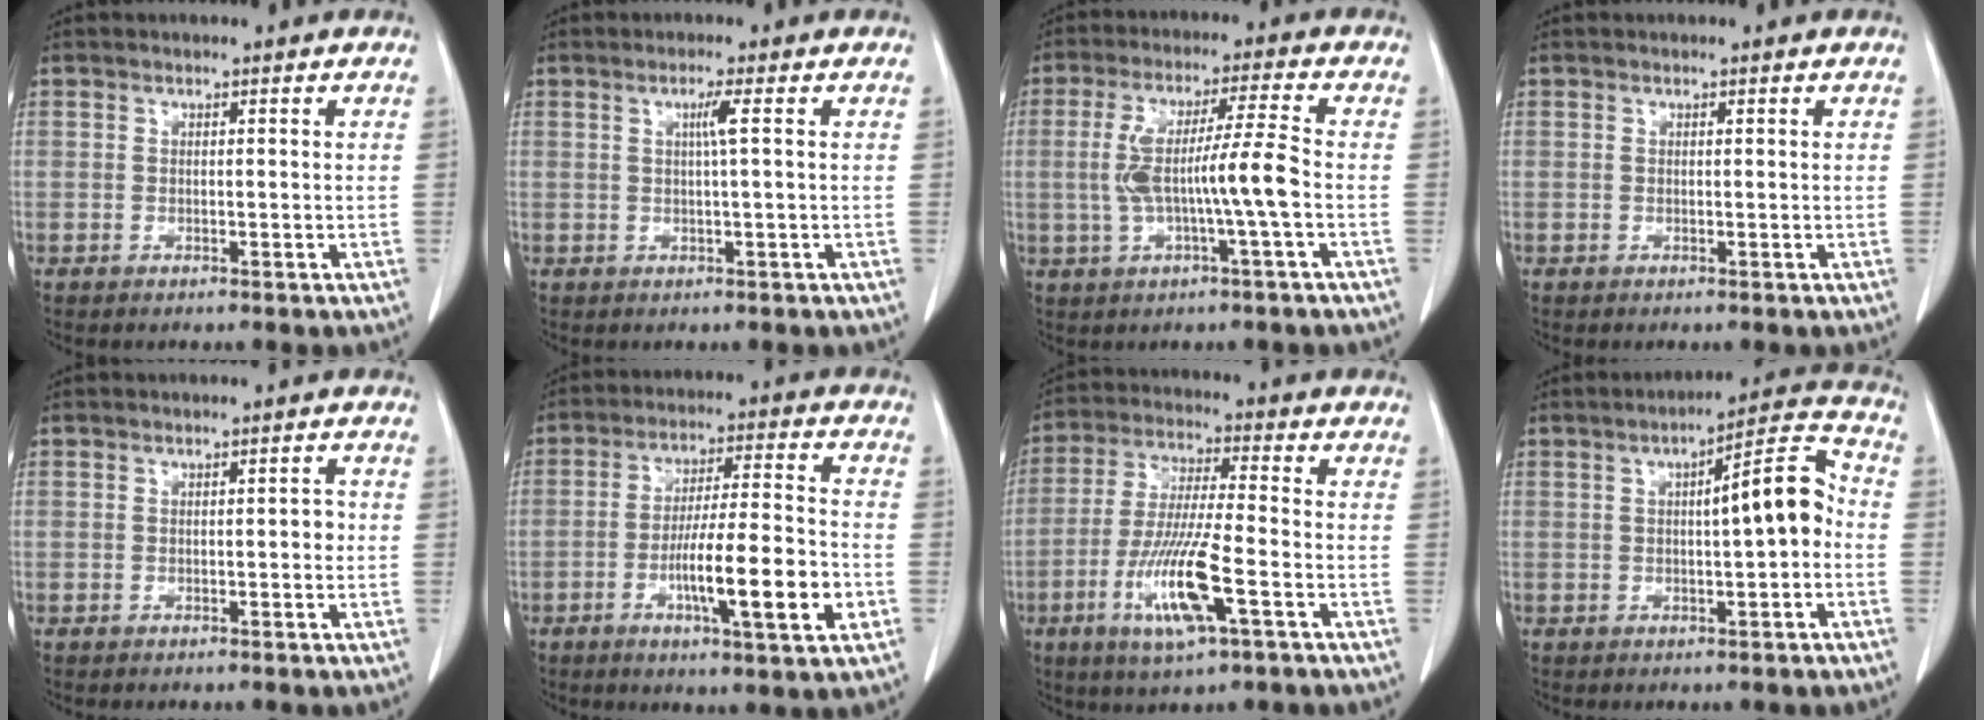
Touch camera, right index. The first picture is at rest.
{"total": 2.2, "force": [0.5, -0.5, 2.1], "torque": [-0.038, 0.000, 0.010]}
{"total": 9.2, "force": [-1.2, -0.4, 9.1], "torque": [-0.179, 0.015, -0.020]}
{"total": 0.0}
{"total": 1.3, "force": [-0.1, 0.5, 1.2], "torque": [-0.013, 0.003, -0.001]}
{"total": 13.7, "force": [-4.1, 1.1, 13.0], "torque": [-0.217, -0.004, -0.067]}
{"total": 12.5, "force": [-4.7, 1.1, 11.6], "torque": [-0.233, -0.020, -0.086]}
{"total": 8.8, "force": [0.0, 1.5, 8.7], "torque": [-0.122, 0.030, -0.001]}